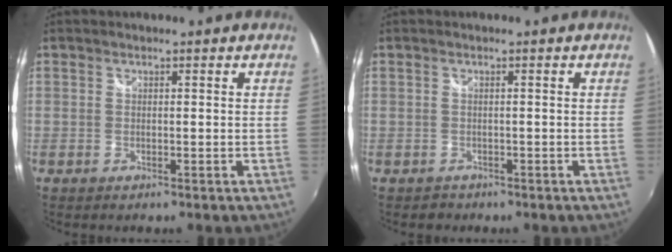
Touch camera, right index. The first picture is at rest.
{"total": 1.3, "force": [-0.9, 1.0, 0.1], "torque": [-0.006, -0.001, -0.010]}